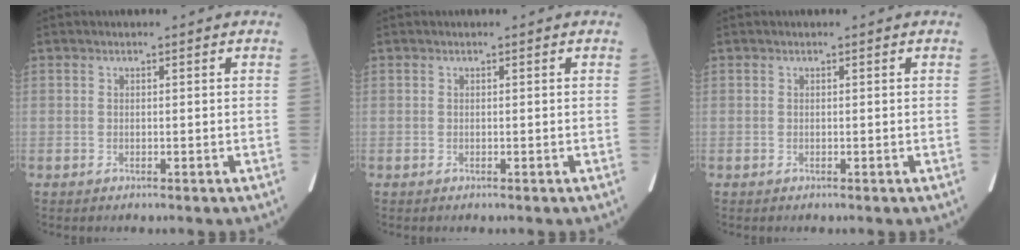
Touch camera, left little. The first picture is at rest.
{"total": 0.0}
{"total": 0.0}